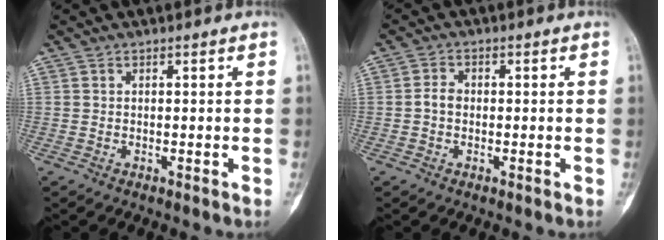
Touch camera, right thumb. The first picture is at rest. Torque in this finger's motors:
{"motor_torque": [0.53, 0.45, 0.19, -0.19, 0.11]}